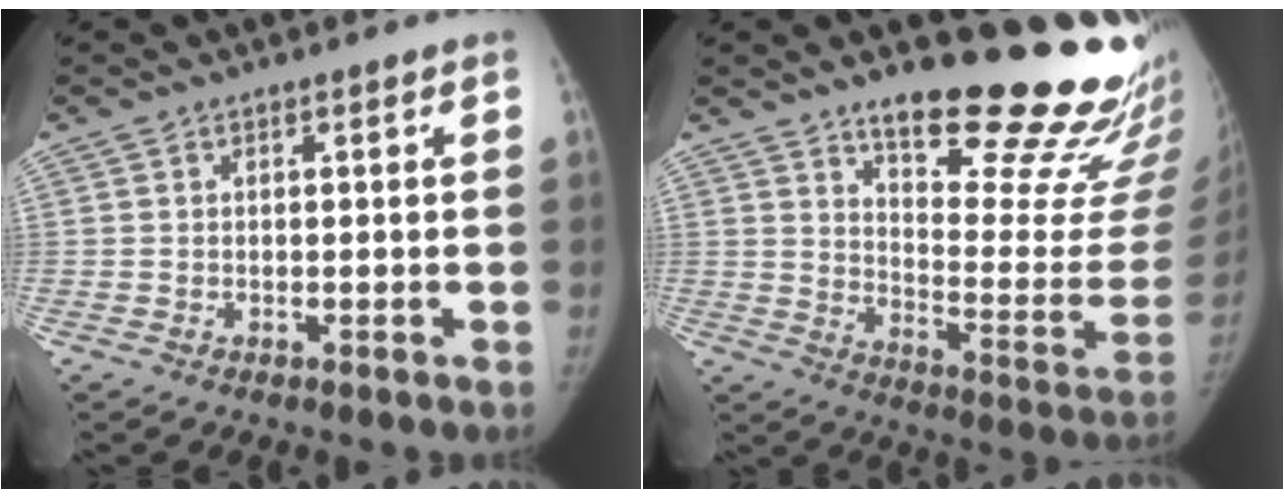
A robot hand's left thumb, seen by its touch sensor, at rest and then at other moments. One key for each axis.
{"total": 24.6, "fx": 19.0, "fy": 6.4, "fz": 14.1, "tx": -0.150, "ty": -0.158, "tz": 0.259}